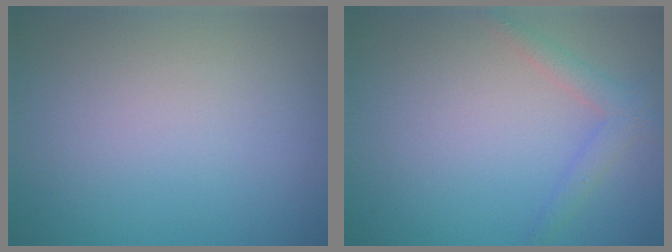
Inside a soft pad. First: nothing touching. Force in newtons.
{"total": 1.9, "press": 1.9, "slide": 0.2}